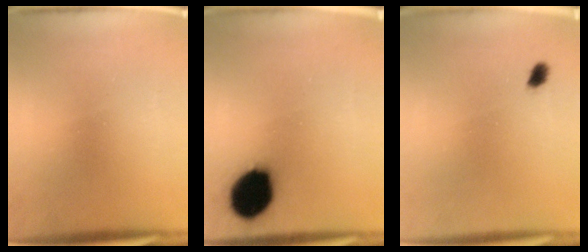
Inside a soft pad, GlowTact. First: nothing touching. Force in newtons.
{"total": 14.2}
{"total": 1.4}